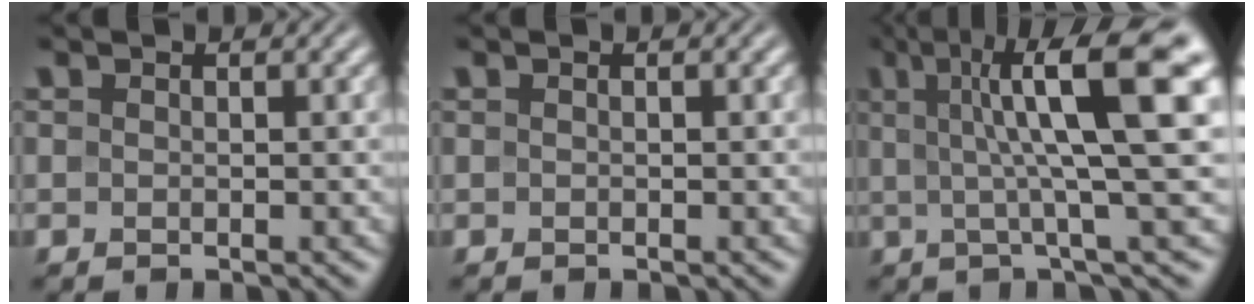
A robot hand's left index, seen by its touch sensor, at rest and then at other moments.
{"total": 0.0}
{"total": 10.7, "force": [2.3, 1.9, 10.3], "torque": [-0.132, 0.009, 0.033]}